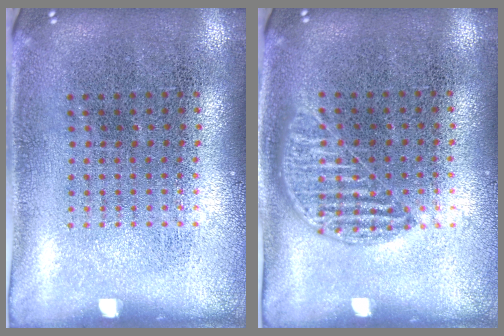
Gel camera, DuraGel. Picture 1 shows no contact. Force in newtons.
{"total": 1.0, "press": 0.8, "slide": 0.4}